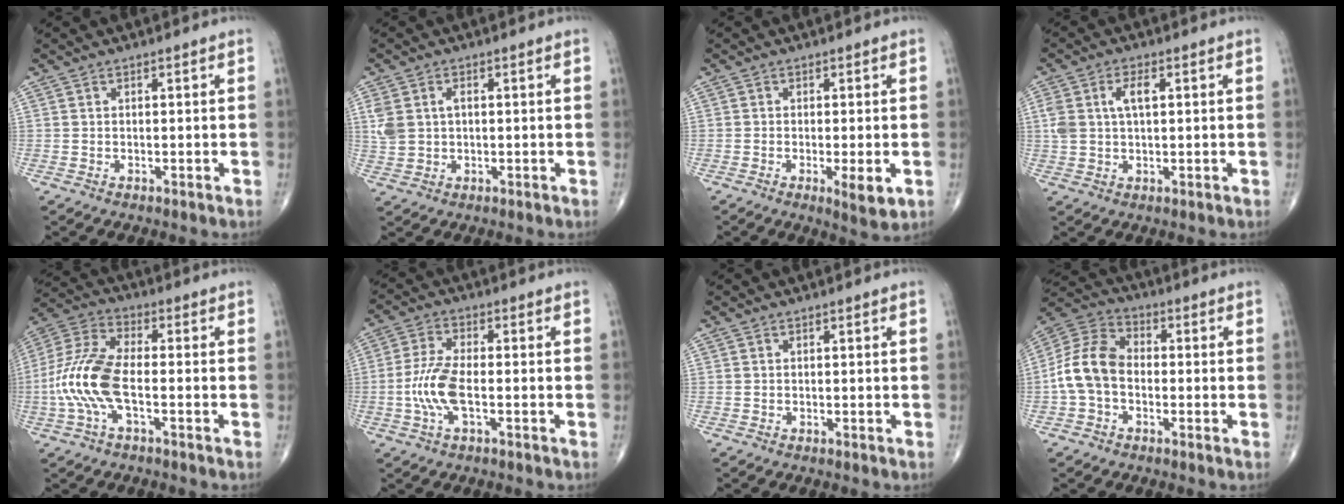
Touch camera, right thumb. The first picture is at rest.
{"total": 5.2, "force": [0.9, 3.6, 3.7], "torque": [-0.084, 0.011, 0.025]}
{"total": 4.7, "force": [-1.3, 1.2, 4.3], "torque": [-0.069, -0.013, -0.022]}
{"total": 5.6, "force": [1.4, 2.8, 4.6], "torque": [-0.103, 0.012, 0.031]}
{"total": 12.4, "force": [-2.7, 5.1, 11.0], "torque": [-0.256, 0.028, -0.057]}
{"total": 6.6, "force": [-1.5, 2.4, 6.0], "torque": [-0.140, 0.010, -0.032]}
{"total": 0.0}
{"total": 10.4, "force": [-1.6, 7.2, 7.2], "torque": [-0.138, 0.032, -0.045]}